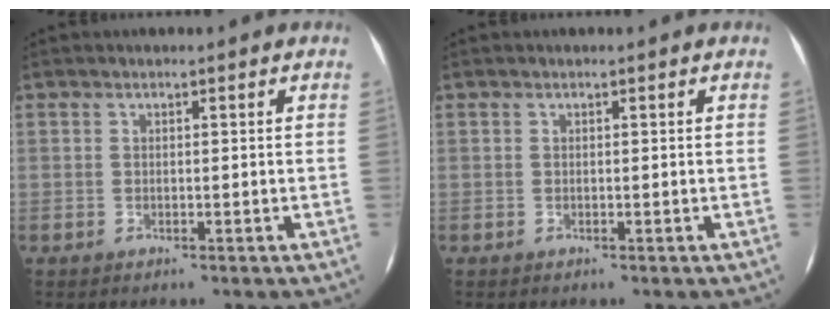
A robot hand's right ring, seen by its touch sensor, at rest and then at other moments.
{"total": 0.0}